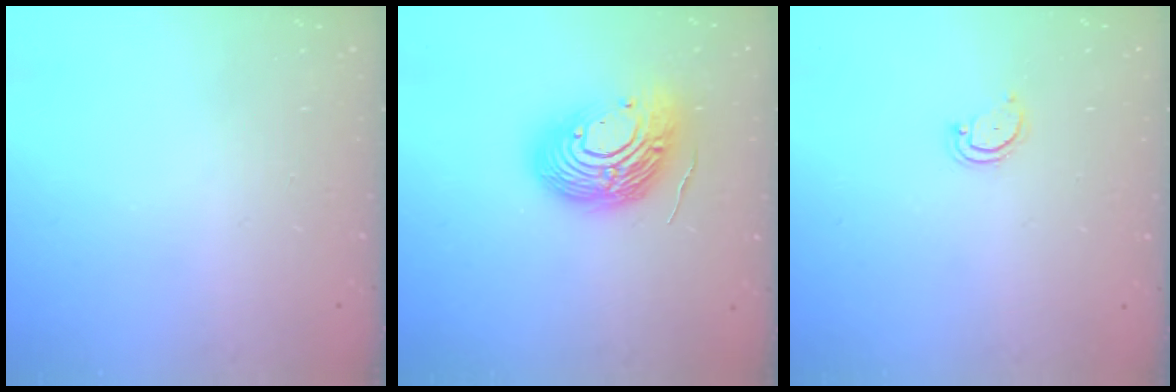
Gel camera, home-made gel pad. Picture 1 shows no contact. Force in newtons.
{"total": 15.3, "press": 15.1, "slide": 2.2}
{"total": 3.3, "press": 3.3, "slide": 0.5}